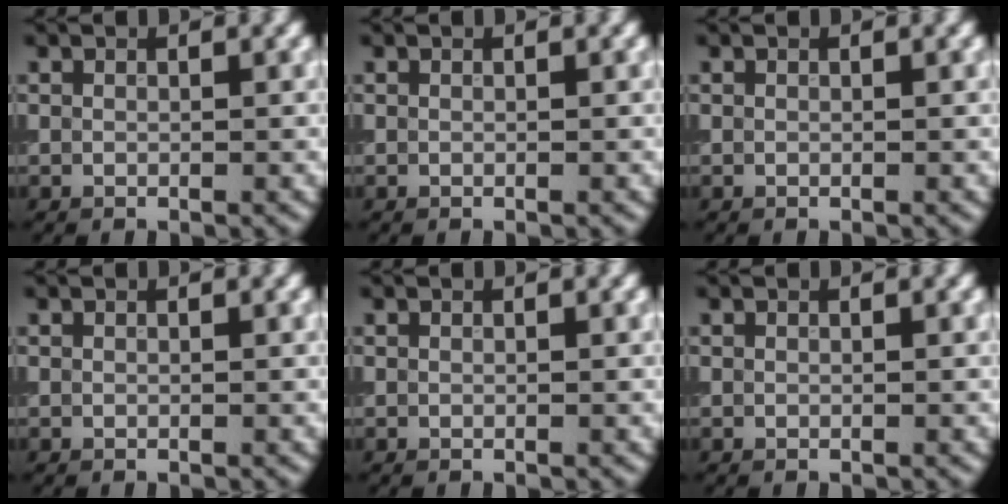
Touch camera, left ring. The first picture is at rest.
{"total": 0.0}
{"total": 0.0}
{"total": 0.0}
{"total": 0.0}
{"total": 0.0}